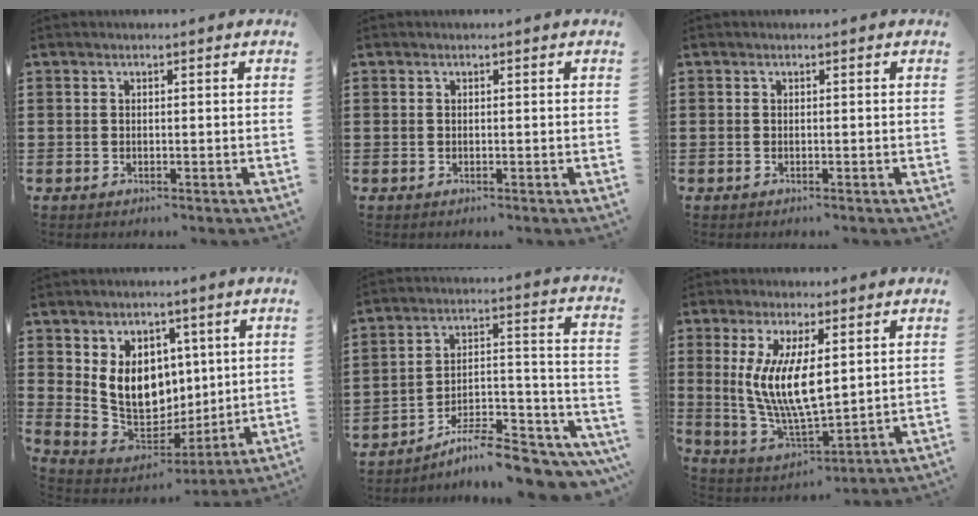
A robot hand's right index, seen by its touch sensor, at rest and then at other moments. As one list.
[{"total": 0.0}, {"total": 0.0}, {"total": 10.6, "force": [2.5, 8.6, 5.6], "torque": [-0.131, -0.008, 0.052]}, {"total": 9.9, "force": [-8.2, 2.0, 5.1], "torque": [-0.069, 0.018, -0.152]}, {"total": 10.1, "force": [2.1, 3.2, 9.4], "torque": [-0.202, -0.013, 0.037]}]